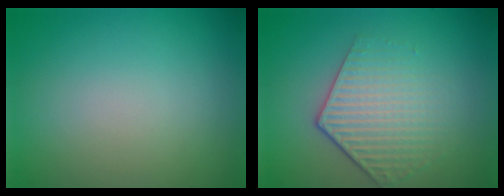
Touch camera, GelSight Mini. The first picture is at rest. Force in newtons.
{"total": 4.3, "press": 3.2, "slide": 3.0}